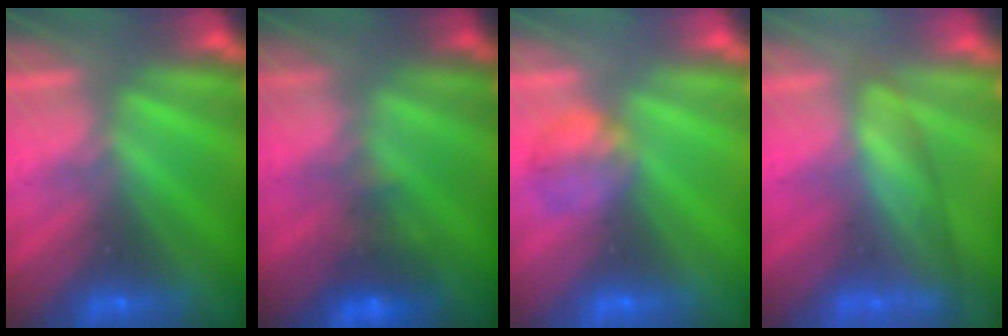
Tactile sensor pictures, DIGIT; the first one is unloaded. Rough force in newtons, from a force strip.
{"total": 4.7}
{"total": 3.5}
{"total": 3.7}